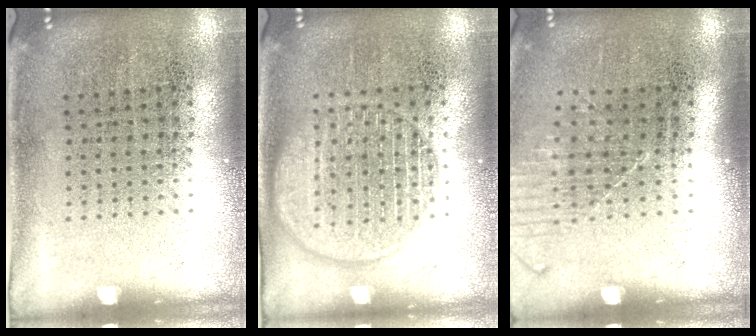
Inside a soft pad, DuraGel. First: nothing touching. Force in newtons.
{"total": 2.1, "press": 2.1, "slide": 0.3}
{"total": 1.3, "press": 1.0, "slide": 0.8}